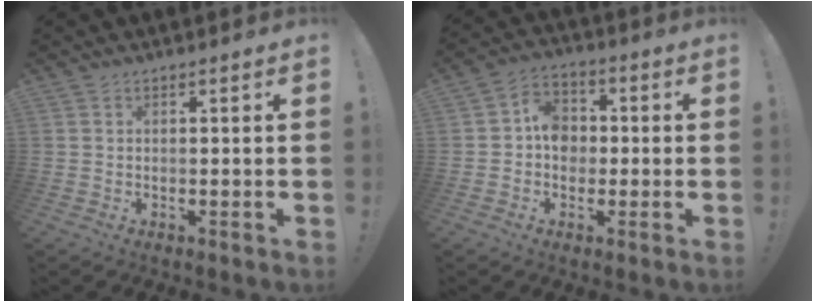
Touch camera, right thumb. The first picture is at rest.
{"total": 8.7, "force": [-0.3, 7.6, 4.3], "torque": [-0.060, 0.016, 0.000]}